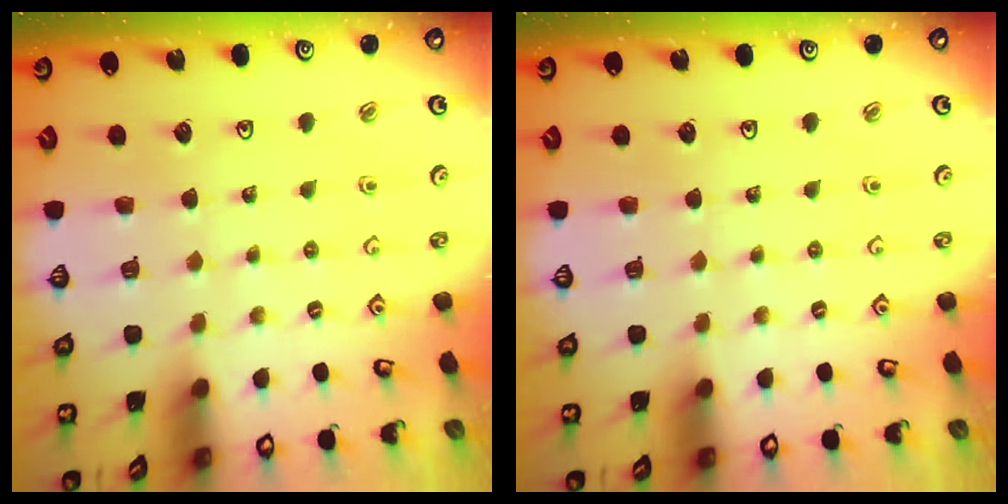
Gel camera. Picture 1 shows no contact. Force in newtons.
{"total": 0.0}